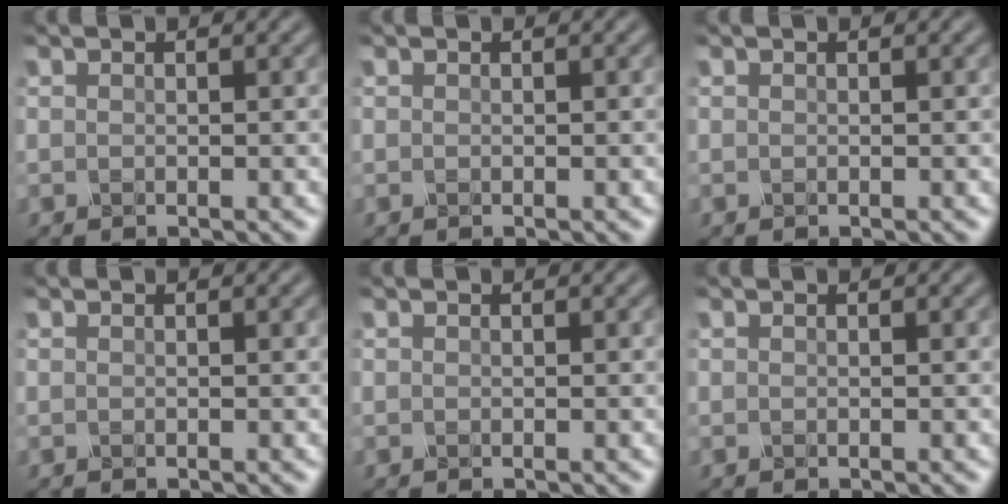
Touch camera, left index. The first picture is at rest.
{"total": 0.0}
{"total": 0.0}
{"total": 0.0}
{"total": 0.0}
{"total": 0.0}